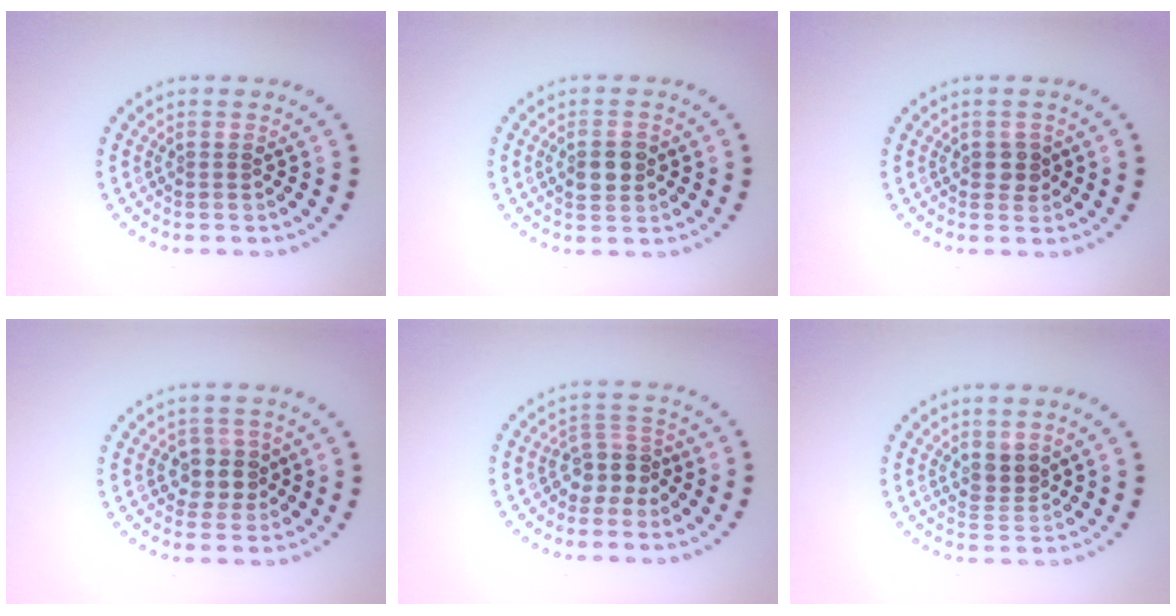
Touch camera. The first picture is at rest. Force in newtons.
{"total": 2.9, "press": 2.9, "slide": 0.1}
{"total": 1.3, "press": 1.3, "slide": 0.3}
{"total": 2.5, "press": 2.2, "slide": 1.2}
{"total": 2.8, "press": 2.2, "slide": 1.7}
{"total": 1.9, "press": 1.6, "slide": 1.1}